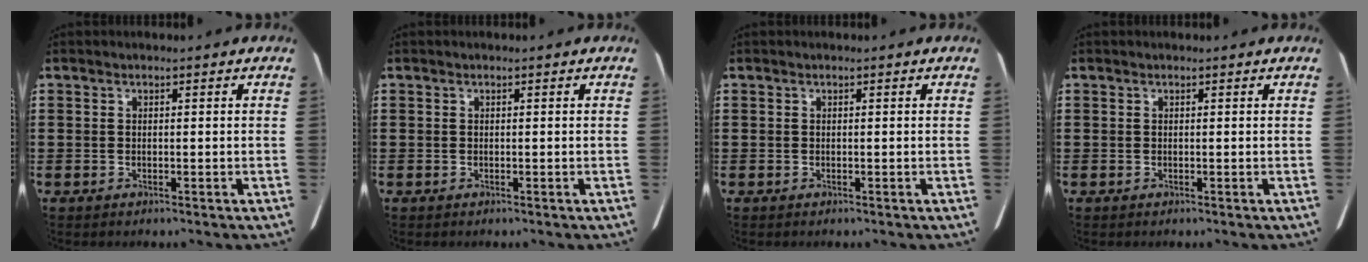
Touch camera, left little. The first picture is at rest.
{"total": 0.0}
{"total": 0.0}
{"total": 0.0}